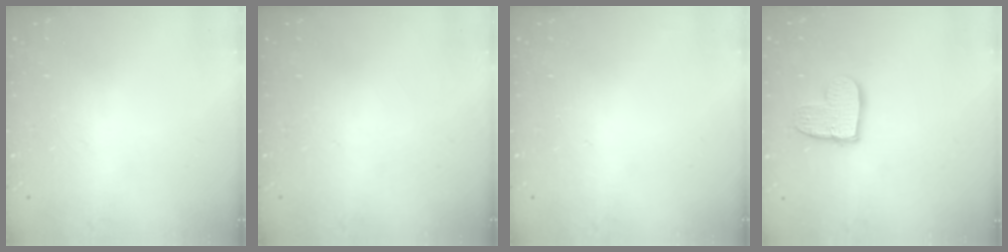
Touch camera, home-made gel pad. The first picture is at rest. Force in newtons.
{"total": 0.0}
{"total": 0.0}
{"total": 10.1, "press": 10.0, "slide": 0.5}